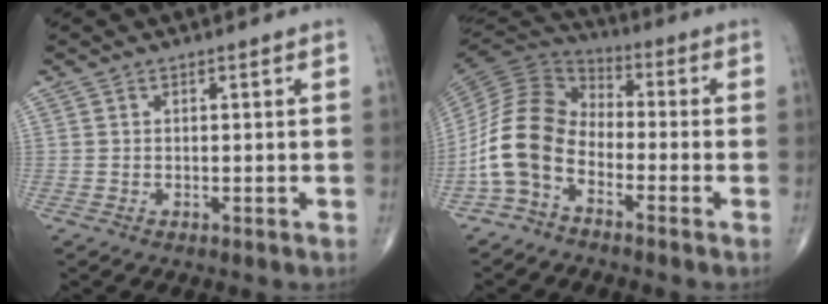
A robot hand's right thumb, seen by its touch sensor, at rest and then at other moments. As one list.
[{"total": 12.0, "force": [-4.7, 7.6, 8.1], "torque": [-0.161, 0.057, -0.109]}]